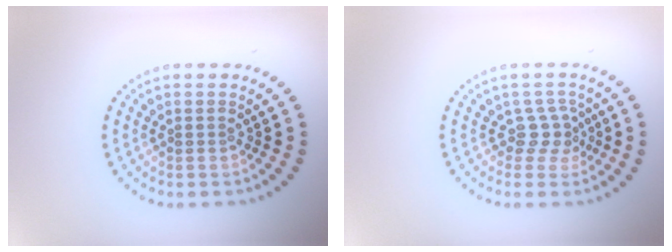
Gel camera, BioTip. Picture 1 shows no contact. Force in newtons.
{"total": 2.2, "press": 1.6, "slide": 1.6}